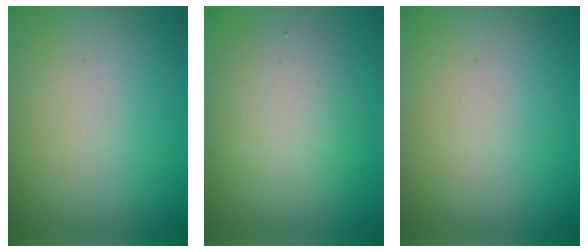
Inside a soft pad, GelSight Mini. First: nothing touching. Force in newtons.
{"total": 4.0, "press": 4.0, "slide": 0.3}
{"total": 0.0}